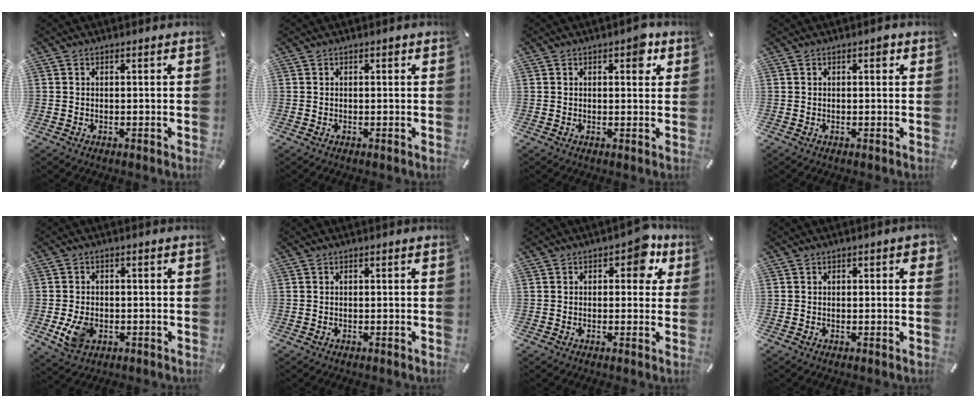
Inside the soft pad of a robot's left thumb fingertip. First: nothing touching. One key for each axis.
{"total": 0.5, "fx": 0.1, "fy": 0.4, "fz": 0.3, "tx": -0.007, "ty": 0.002, "tz": 0.002}
{"total": 5.0, "fx": 2.2, "fy": 2.7, "fz": 3.6, "tx": -0.030, "ty": -0.006, "tz": 0.026}
{"total": 1.5, "fx": 0.4, "fy": 0.9, "fz": 1.1, "tx": -0.007, "ty": 0.000, "tz": 0.002}
{"total": 6.3, "fx": -1.6, "fy": 4.6, "fz": 4.1, "tx": -0.090, "ty": -0.002, "tz": -0.031}
{"total": 0.0}
{"total": 6.5, "fx": 2.8, "fy": 3.9, "fz": 4.4, "tx": -0.034, "ty": -0.010, "tz": 0.036}
{"total": 1.6, "fx": 0.3, "fy": 0.8, "fz": 1.3, "tx": -0.017, "ty": 0.003, "tz": 0.002}